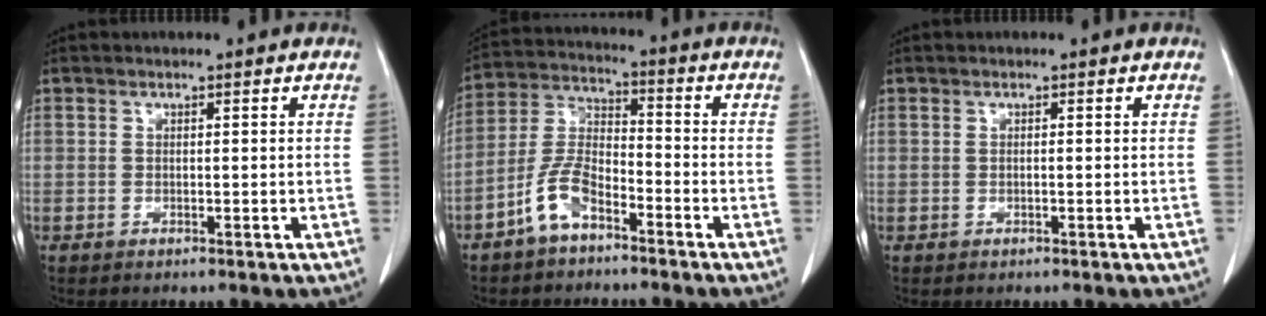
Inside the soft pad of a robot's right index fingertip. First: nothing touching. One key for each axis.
{"total": 7.8, "fx": -4.9, "fy": 3.2, "fz": 5.2, "tx": -0.122, "ty": 0.011, "tz": -0.102}
{"total": 0.0}